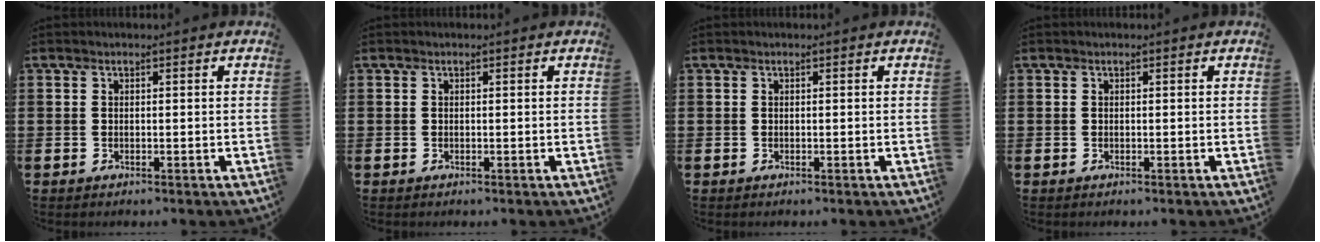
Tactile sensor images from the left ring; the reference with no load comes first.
{"total": 0.0}
{"total": 0.0}
{"total": 0.0}